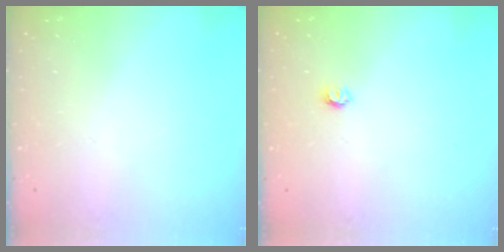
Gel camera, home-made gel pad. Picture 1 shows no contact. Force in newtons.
{"total": 3.2, "press": 3.2, "slide": 0.3}